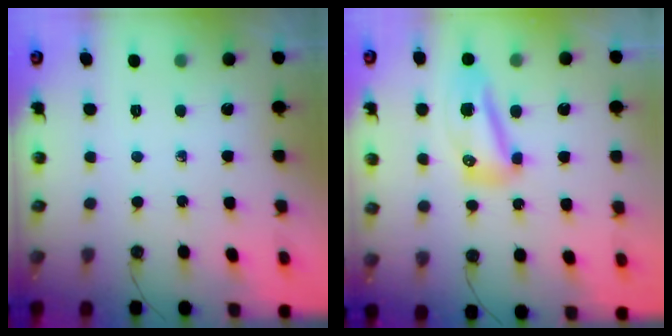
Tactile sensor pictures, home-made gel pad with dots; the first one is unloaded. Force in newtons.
{"total": 9.5, "press": 9.4, "slide": 1.7}